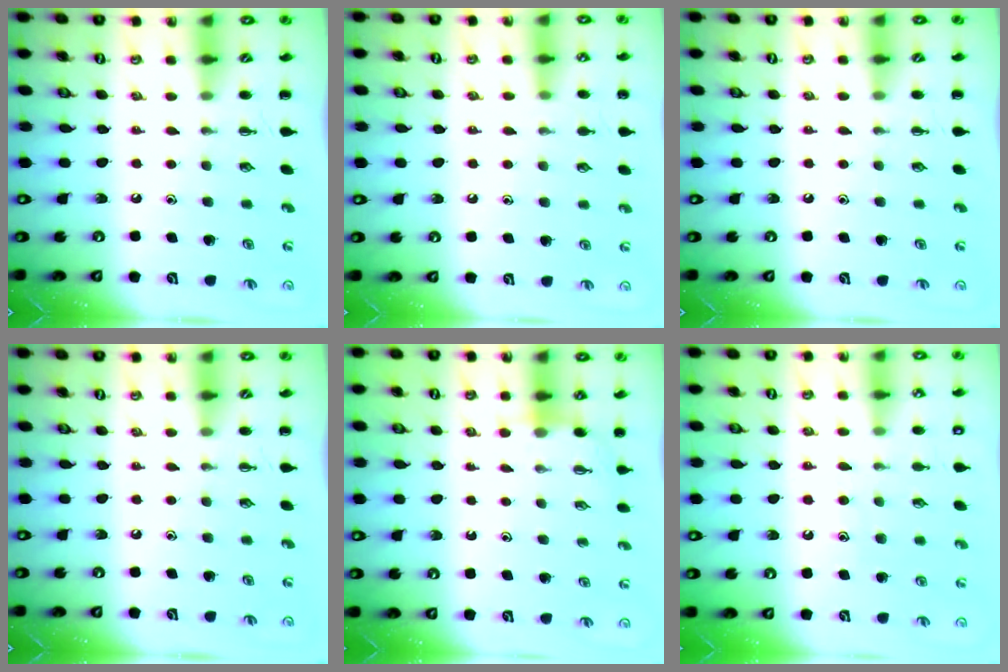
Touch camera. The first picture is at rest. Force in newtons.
{"total": 6.3, "press": 6.0, "slide": 2.0}
{"total": 3.6, "press": 3.4, "slide": 1.3}
{"total": 0.0}
{"total": 2.6, "press": 2.5, "slide": 0.9}
{"total": 9.4, "press": 9.3, "slide": 1.4}